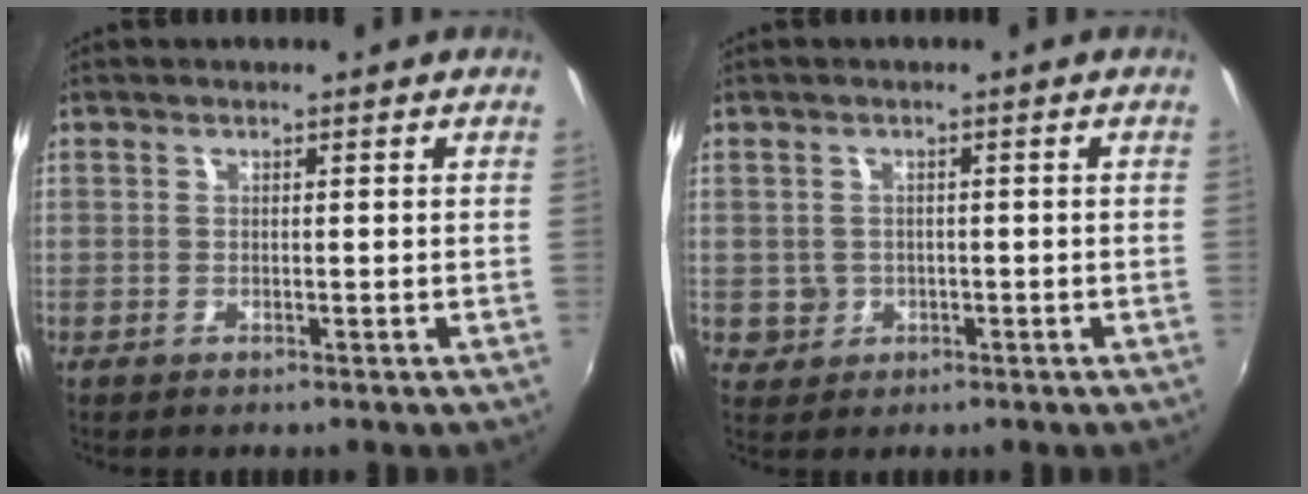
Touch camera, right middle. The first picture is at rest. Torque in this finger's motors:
{"motor_torque": [0.09, -0.19, 0.01, 0.01]}